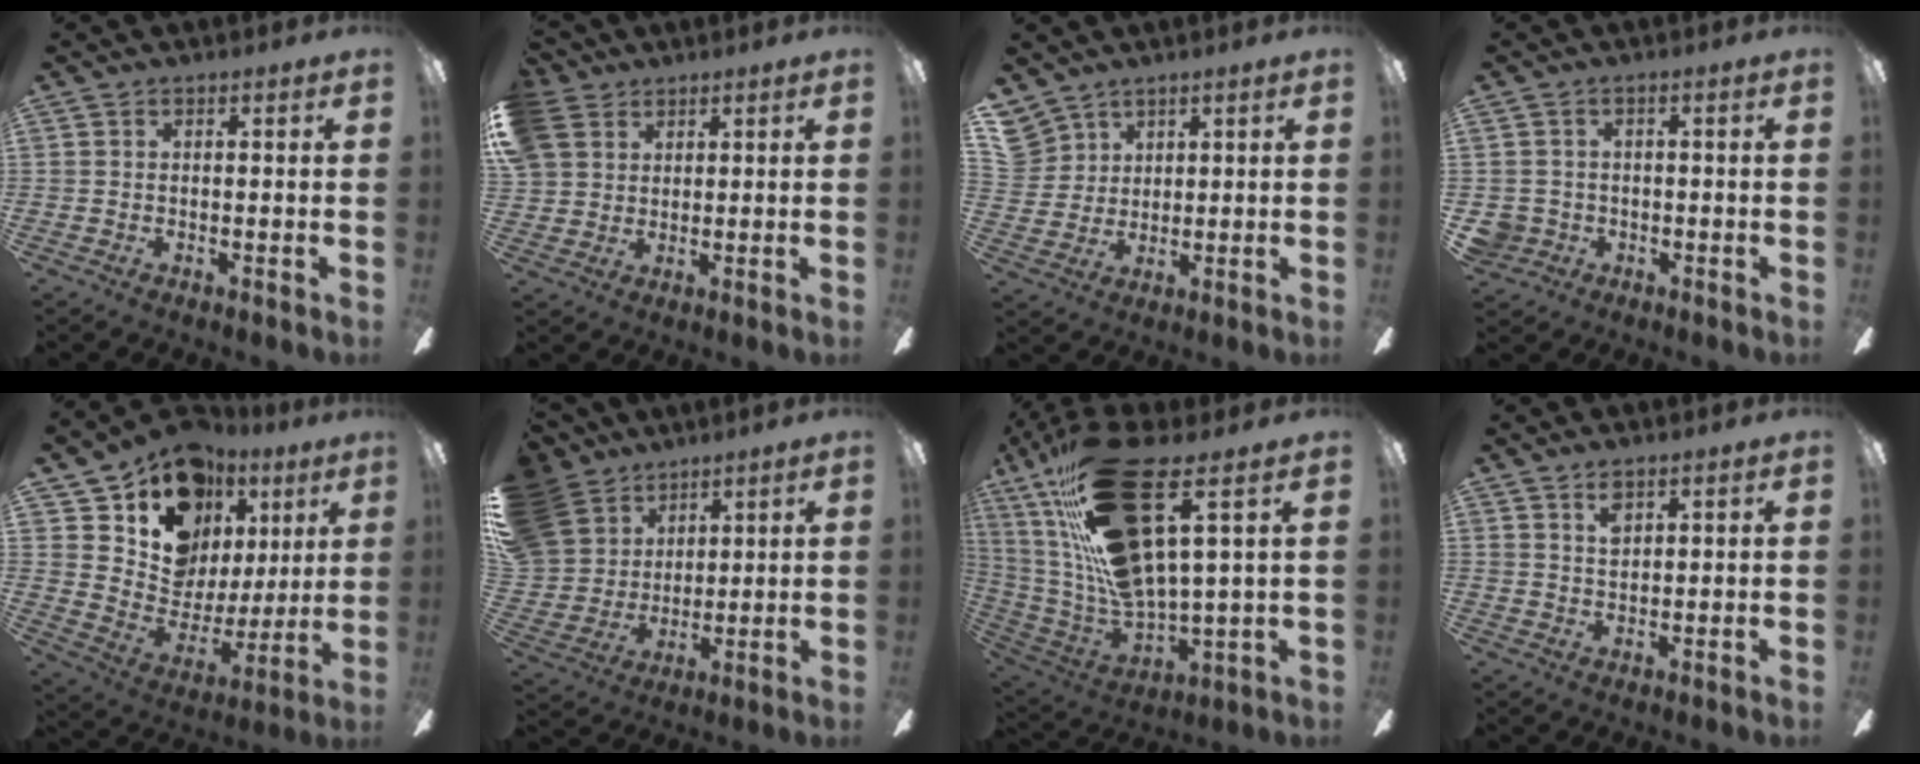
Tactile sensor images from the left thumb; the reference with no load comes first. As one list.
[{"total": 7.1, "force": [3.8, 5.7, 2.0], "torque": [-0.058, 0.000, 0.076]}, {"total": 6.8, "force": [4.8, 4.8, 0.4], "torque": [-0.021, -0.019, 0.094]}, {"total": 3.4, "force": [-0.7, 3.3, 0.4], "torque": [-0.020, 0.006, -0.016]}, {"total": 15.6, "force": [10.2, 10.9, 4.6], "torque": [-0.096, -0.071, 0.197]}, {"total": 13.4, "force": [7.8, 10.5, 3.3], "torque": [-0.103, -0.039, 0.159]}, {"total": 27.1, "force": [13.0, 7.7, 22.5], "torque": [-0.437, -0.073, 0.220]}, {"total": 3.5, "force": [2.2, 1.6, 2.2], "torque": [-0.033, -0.003, 0.035]}]